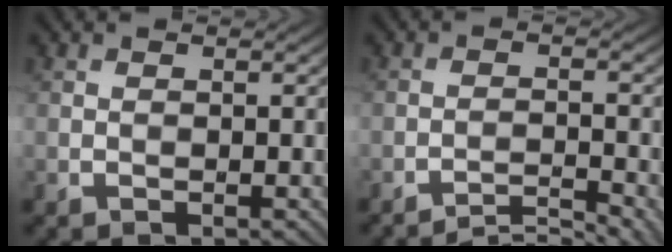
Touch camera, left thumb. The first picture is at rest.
{"total": 4.8, "force": [-4.1, 0.5, 2.4], "torque": [-0.041, 0.009, -0.069]}